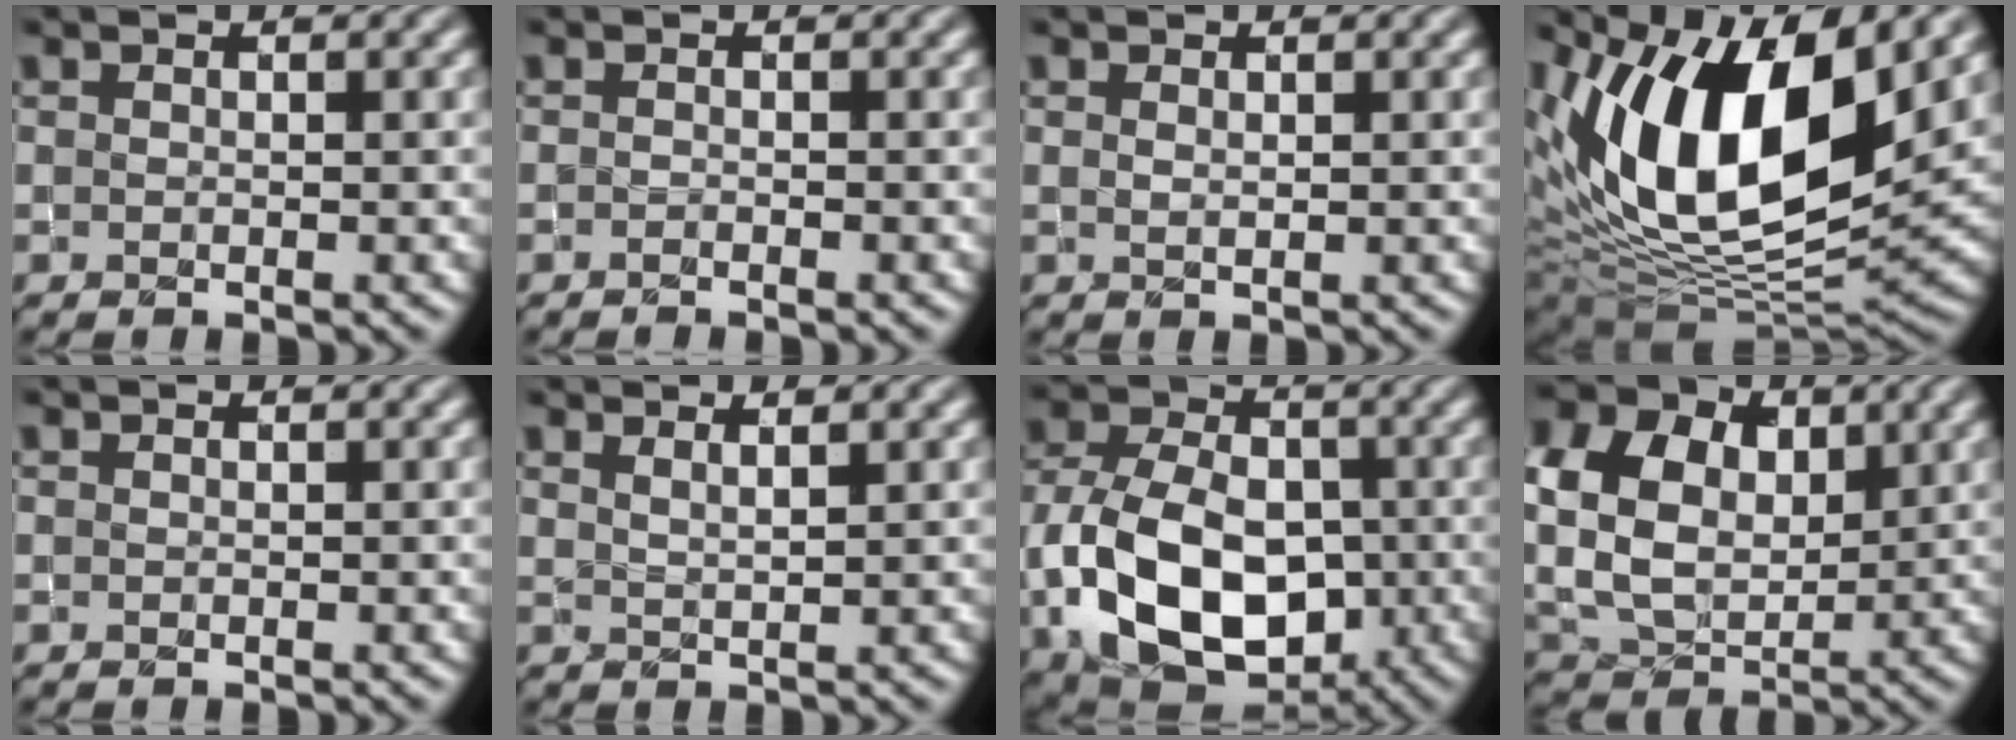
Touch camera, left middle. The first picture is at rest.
{"total": 0.6, "force": [-0.5, 0.0, 0.2], "torque": [-0.004, -0.001, -0.012]}
{"total": 0.6, "force": [0.3, 0.2, 0.4], "torque": [-0.010, 0.000, 0.006]}
{"total": 14.6, "force": [5.4, 6.9, 11.7], "torque": [-0.210, 0.007, 0.092]}
{"total": 0.0}
{"total": 1.7, "force": [1.2, 0.5, 1.0], "torque": [-0.006, 0.005, 0.010]}
{"total": 13.6, "force": [-2.9, 9.5, 9.4], "torque": [-0.196, -0.025, -0.057]}
{"total": 10.8, "force": [2.8, 7.8, 6.9], "torque": [-0.165, 0.028, 0.042]}